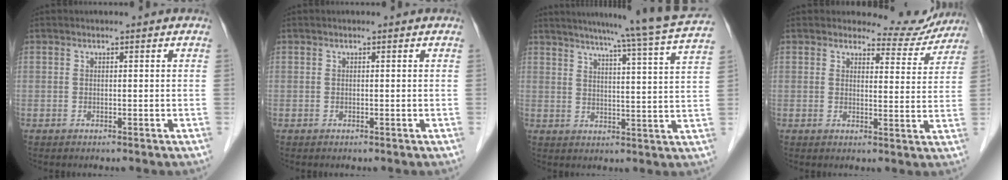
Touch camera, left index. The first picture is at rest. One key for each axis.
{"total": 0.0}
{"total": 19.1, "fx": 16.3, "fy": -2.0, "fz": 9.9, "tx": -0.156, "ty": -0.034, "tz": 0.194}
{"total": 6.5, "fx": 6.2, "fy": 1.8, "fz": -0.5, "tx": 0.014, "ty": -0.019, "tz": 0.063}